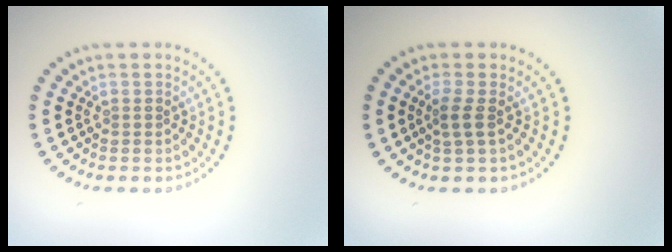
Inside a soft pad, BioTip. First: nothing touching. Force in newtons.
{"total": 1.6, "press": 1.3, "slide": 0.9}